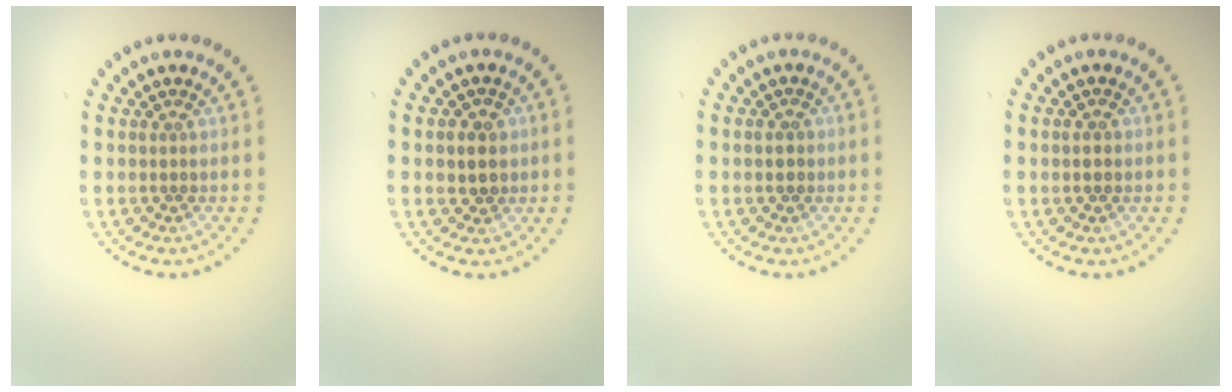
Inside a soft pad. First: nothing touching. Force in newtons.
{"total": 2.2, "press": 2.1, "slide": 0.6}
{"total": 1.5, "press": 1.5, "slide": 0.1}
{"total": 1.3, "press": 1.3, "slide": 0.2}